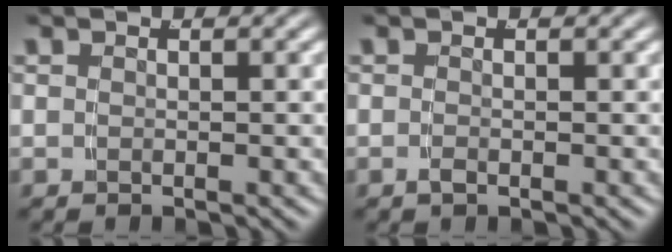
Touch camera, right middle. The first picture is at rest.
{"total": 0.7, "force": [-0.5, -0.3, 0.3], "torque": [-0.007, -0.006, -0.006]}